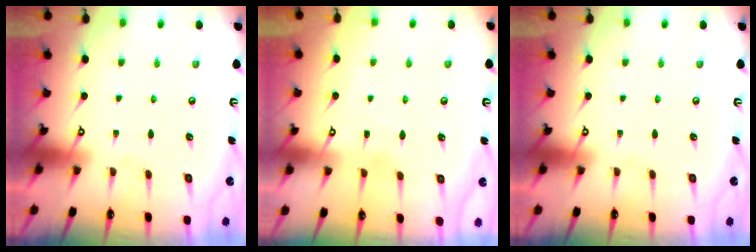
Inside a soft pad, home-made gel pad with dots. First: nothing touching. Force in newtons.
{"total": 2.2, "press": 2.1, "slide": 0.3}
{"total": 0.0}